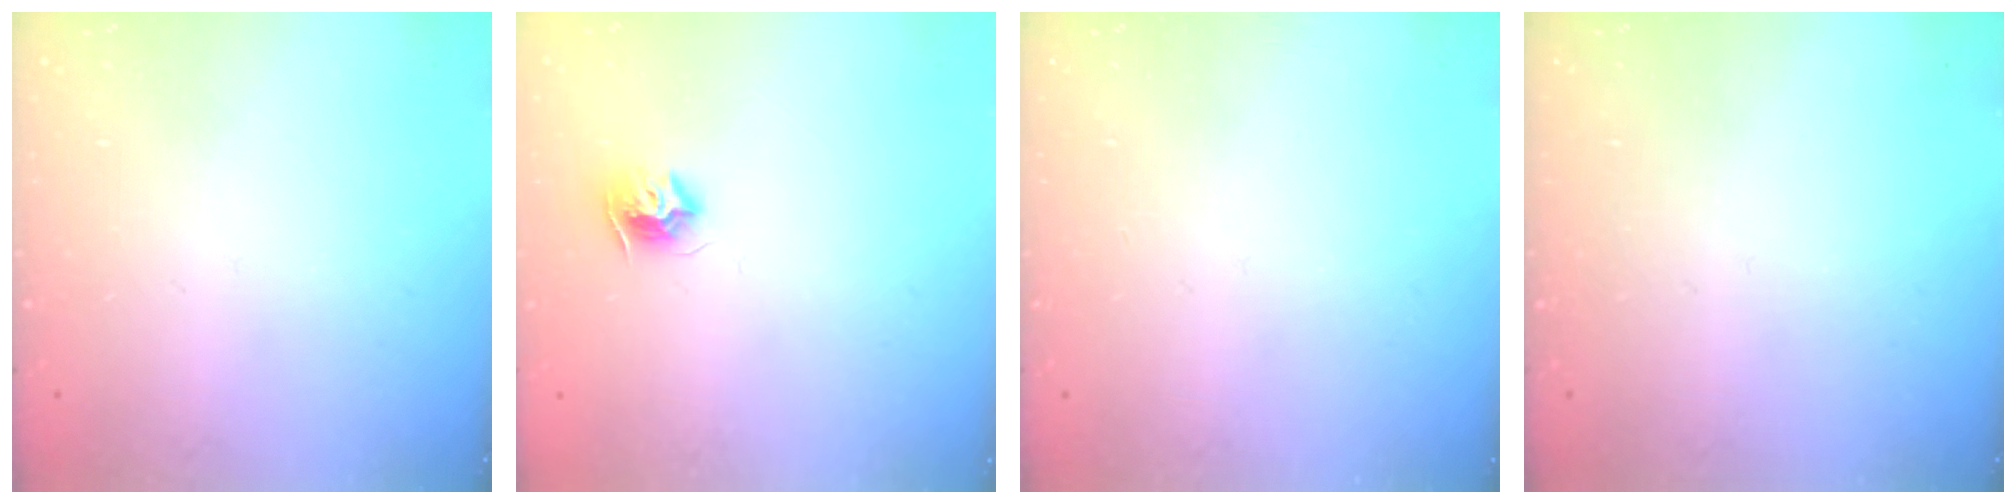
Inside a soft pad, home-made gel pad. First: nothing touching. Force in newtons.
{"total": 8.1, "press": 8.1, "slide": 0.2}
{"total": 0.0}
{"total": 0.0}